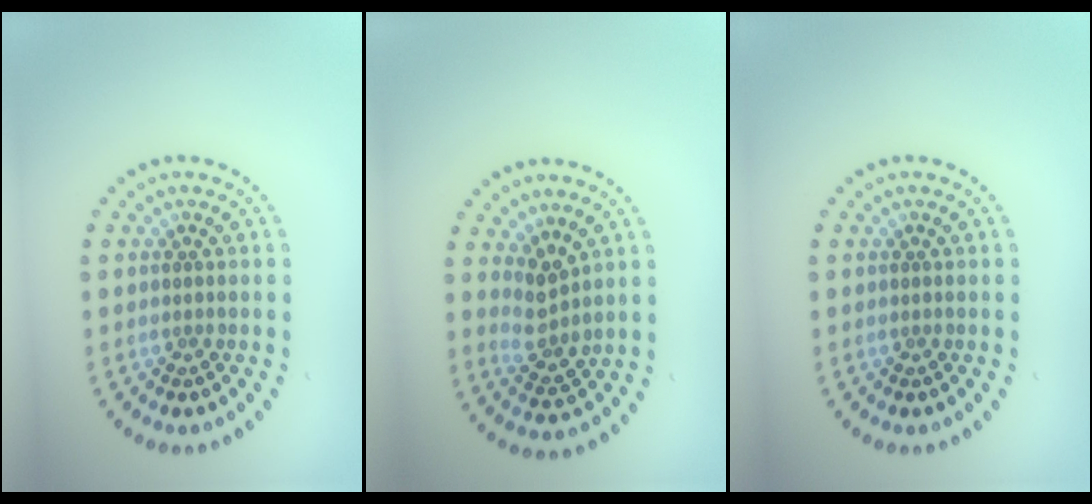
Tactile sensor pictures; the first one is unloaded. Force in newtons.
{"total": 2.6, "press": 2.0, "slide": 1.8}
{"total": 0.0}